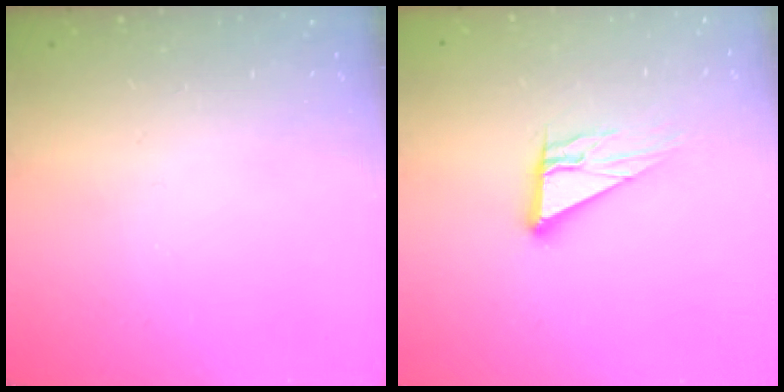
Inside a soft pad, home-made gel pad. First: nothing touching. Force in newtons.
{"total": 10.3, "press": 10.2, "slide": 1.0}